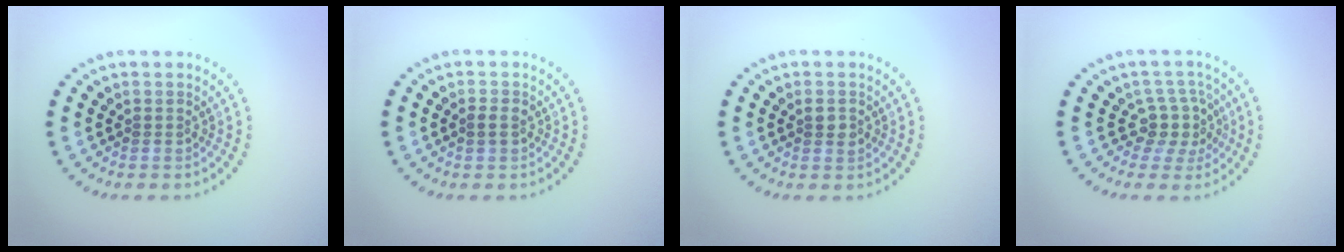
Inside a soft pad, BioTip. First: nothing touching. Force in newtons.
{"total": 1.2, "press": 1.2, "slide": 0.1}
{"total": 1.2, "press": 1.2, "slide": 0.2}
{"total": 3.0, "press": 2.2, "slide": 2.0}